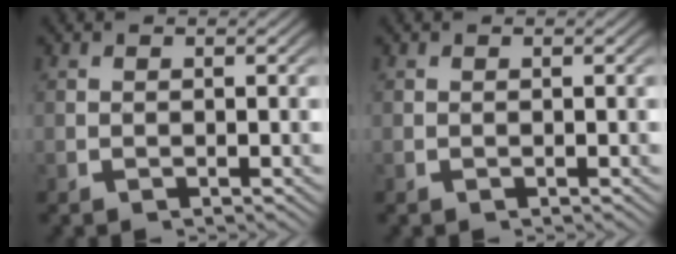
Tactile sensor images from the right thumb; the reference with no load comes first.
{"total": 0.0}